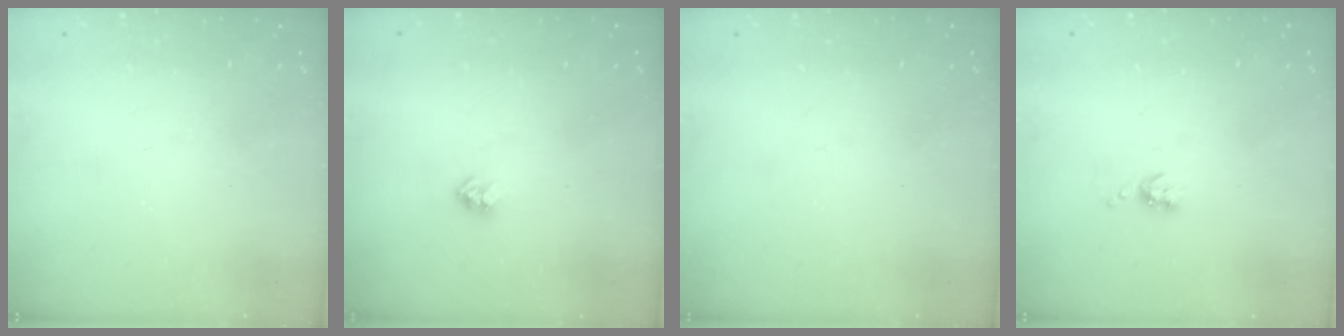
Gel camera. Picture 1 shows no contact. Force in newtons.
{"total": 2.3, "press": 2.3, "slide": 0.1}
{"total": 0.0}
{"total": 5.8, "press": 5.7, "slide": 0.8}